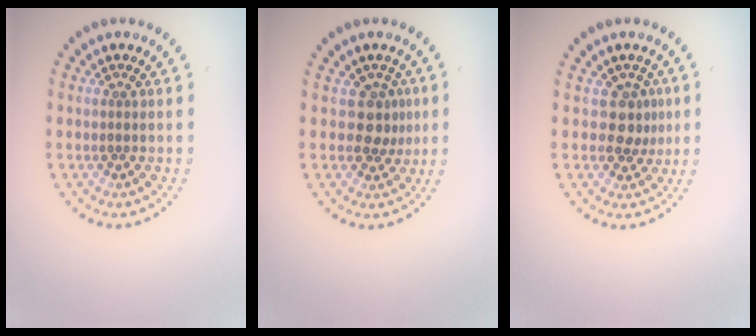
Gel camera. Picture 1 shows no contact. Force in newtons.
{"total": 2.3, "press": 1.9, "slide": 1.3}
{"total": 2.3, "press": 1.9, "slide": 1.3}